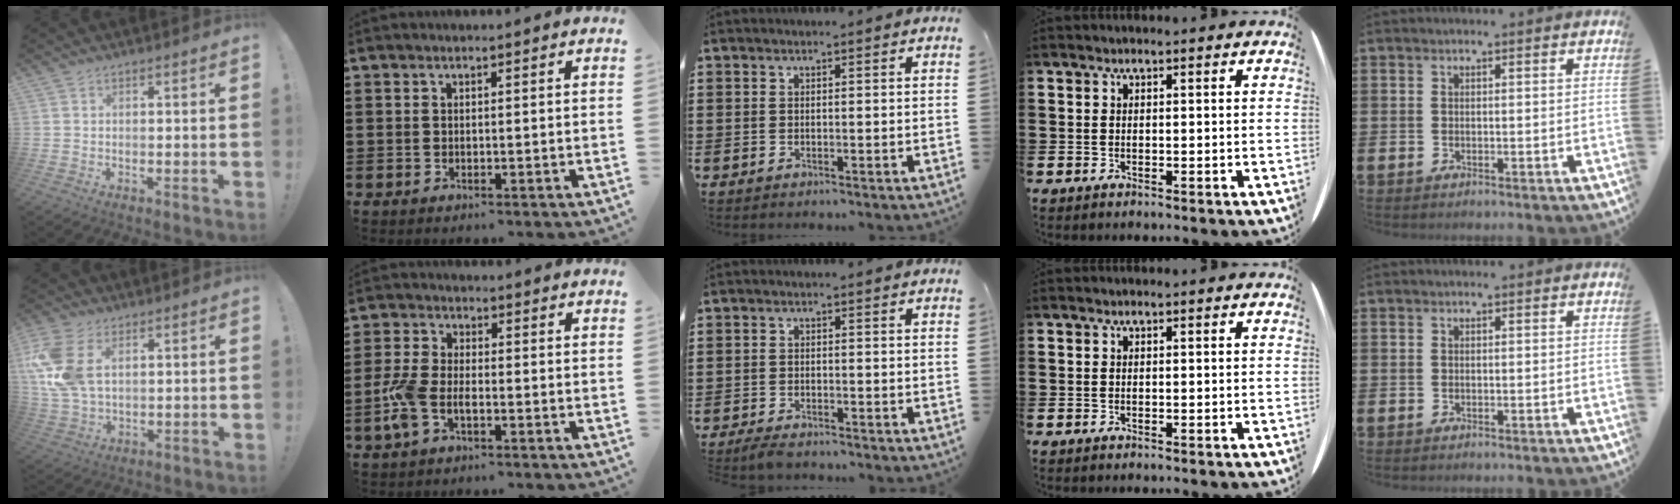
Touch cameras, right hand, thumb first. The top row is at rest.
{"thumb": {"total": 13.8, "force": [4.0, 8.7, 10.0], "torque": [-0.206, -0.011, 0.078]}, "index": {"total": 5.3, "force": [-2.1, 2.6, 4.1], "torque": [-0.113, -0.006, -0.047]}, "middle": {"total": 1.9, "force": [-1.9, 0.2, 0.5], "torque": [-0.019, -0.001, -0.040]}}